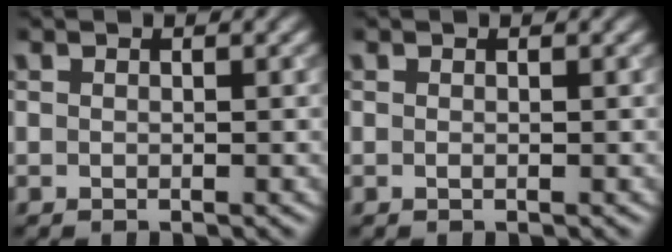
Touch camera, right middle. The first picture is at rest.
{"total": 0.0}